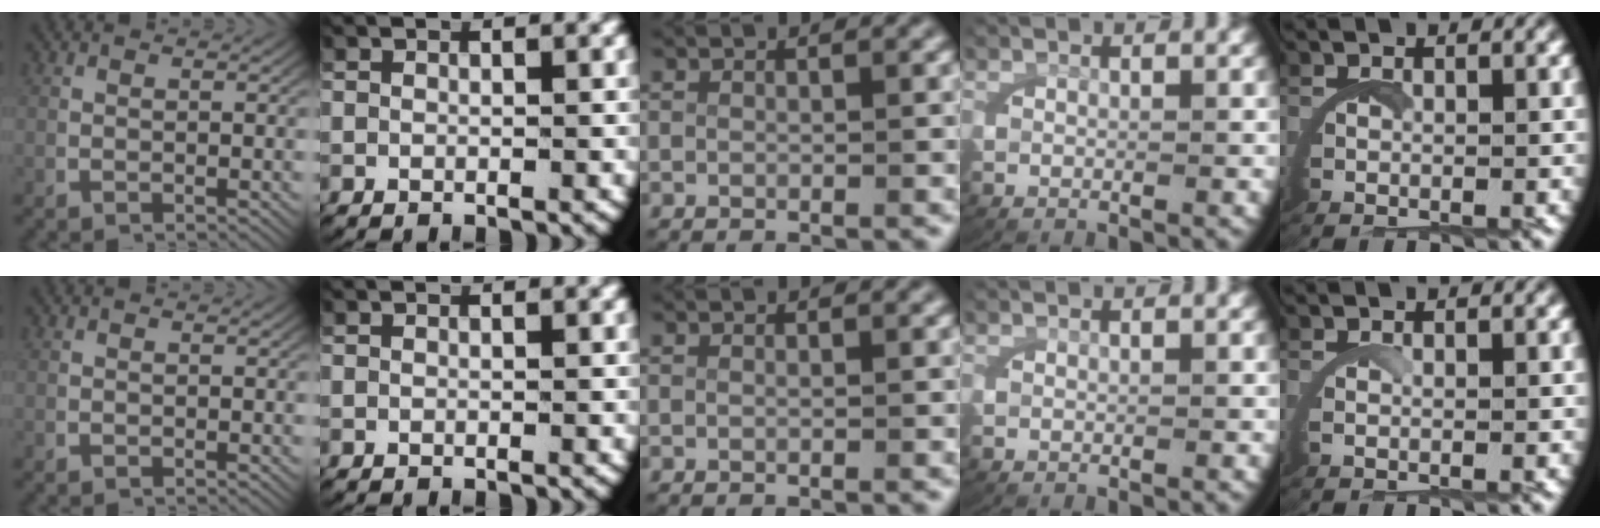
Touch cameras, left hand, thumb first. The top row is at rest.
{"little": {"total": 0.5, "force": [0.3, -0.1, 0.4], "torque": [-0.013, 0.001, 0.006]}}